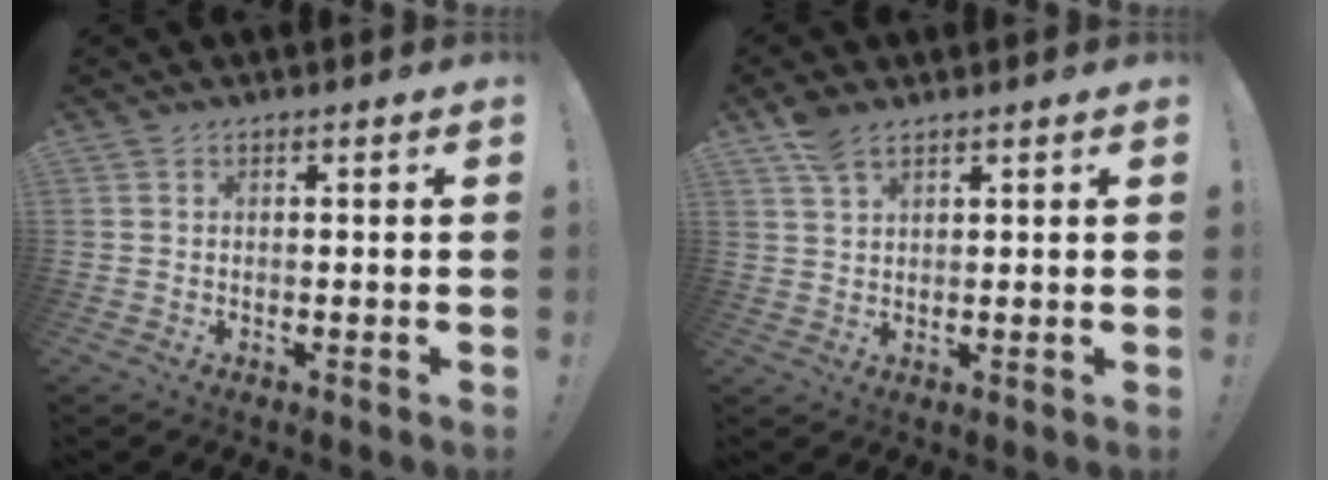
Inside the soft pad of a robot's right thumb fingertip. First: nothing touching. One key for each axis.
{"total": 5.7, "fx": 4.0, "fy": 2.4, "fz": 3.3, "tx": -0.055, "ty": -0.017, "tz": 0.076}